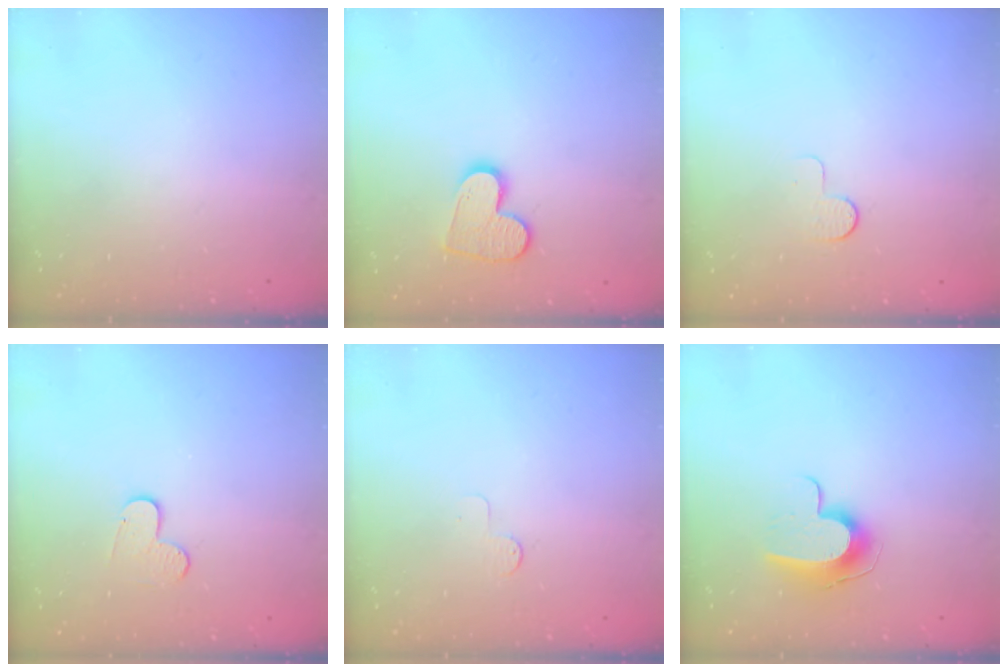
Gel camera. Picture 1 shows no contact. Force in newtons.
{"total": 11.2, "press": 11.2, "slide": 0.9}
{"total": 4.9, "press": 4.8, "slide": 0.5}
{"total": 5.5, "press": 5.5, "slide": 0.5}
{"total": 2.7, "press": 2.7, "slide": 0.2}
{"total": 10.0, "press": 10.0, "slide": 0.4}